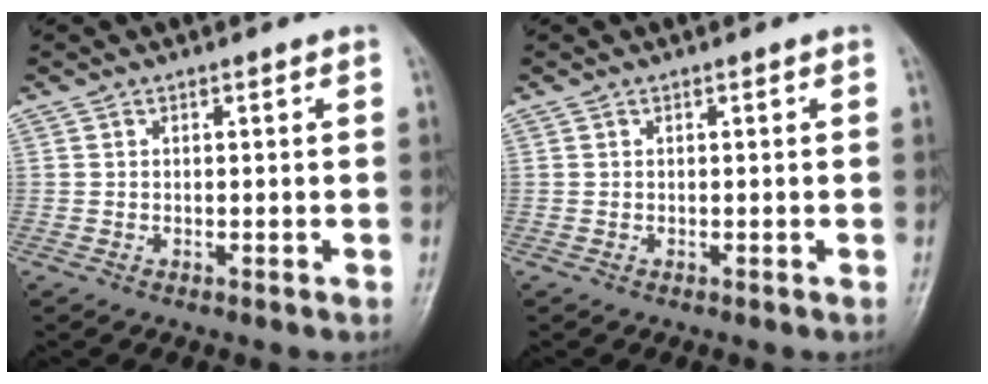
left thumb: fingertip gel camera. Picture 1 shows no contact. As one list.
[{"total": 0.0}]